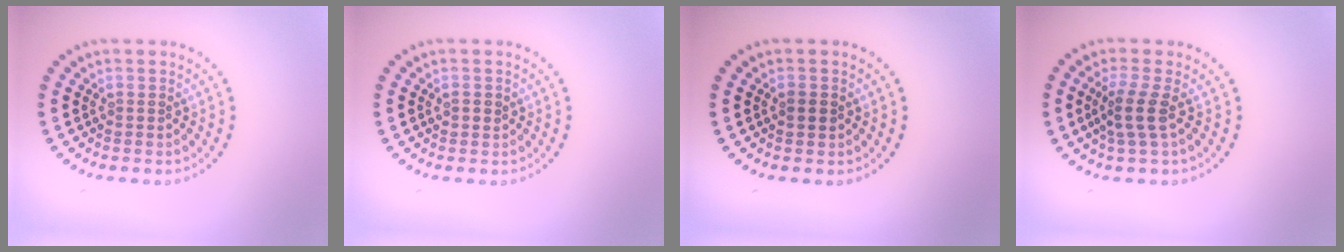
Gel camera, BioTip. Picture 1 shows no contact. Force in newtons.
{"total": 1.0, "press": 1.0, "slide": 0.2}
{"total": 1.0, "press": 1.0, "slide": 0.0}
{"total": 2.5, "press": 2.1, "slide": 1.5}